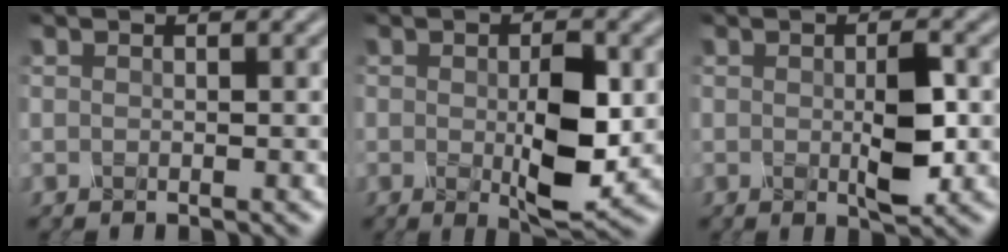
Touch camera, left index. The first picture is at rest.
{"total": 5.6, "force": [-0.5, 1.8, 5.3], "torque": [-0.106, -0.008, 0.001]}
{"total": 3.1, "force": [-0.3, 0.7, 3.0], "torque": [-0.072, -0.005, 0.001]}